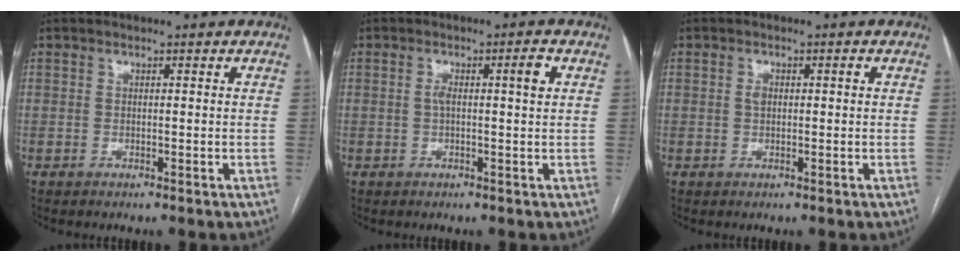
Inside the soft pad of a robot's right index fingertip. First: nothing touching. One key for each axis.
{"total": 3.6, "fx": 0.7, "fy": 0.3, "fz": 3.5, "tx": -0.061, "ty": 0.013, "tz": 0.013}
{"total": 1.9, "fx": 0.2, "fy": 1.0, "fz": 1.6, "tx": -0.031, "ty": 0.010, "tz": 0.006}